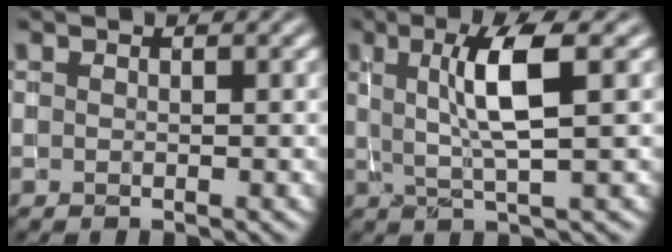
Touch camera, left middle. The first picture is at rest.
{"total": 5.0, "force": [1.0, 0.8, 4.8], "torque": [-0.095, 0.000, 0.022]}